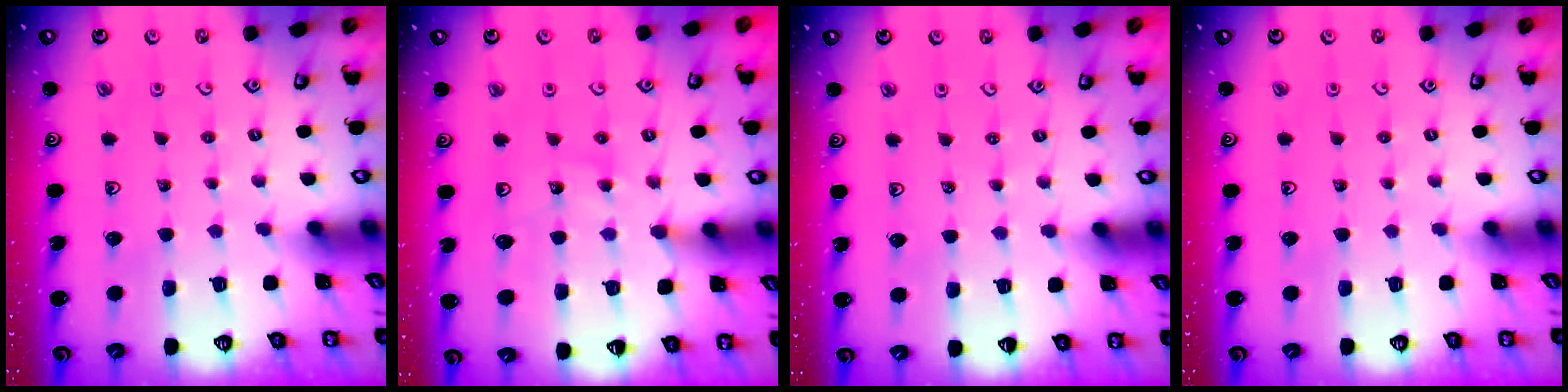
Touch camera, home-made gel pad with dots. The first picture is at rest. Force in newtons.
{"total": 12.3, "press": 11.8, "slide": 3.6}
{"total": 1.3, "press": 1.3, "slide": 0.2}
{"total": 0.0}